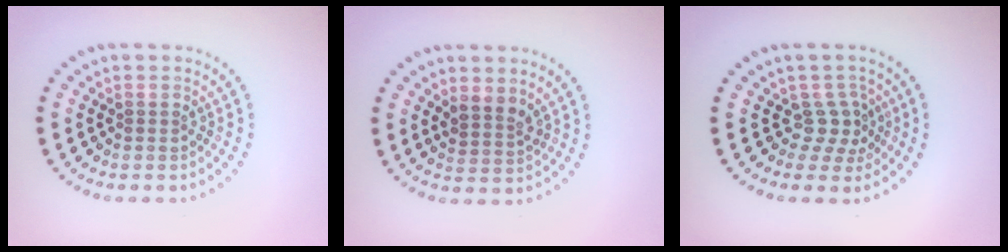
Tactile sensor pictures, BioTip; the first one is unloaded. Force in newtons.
{"total": 2.3, "press": 1.9, "slide": 1.4}
{"total": 2.4, "press": 1.6, "slide": 1.7}